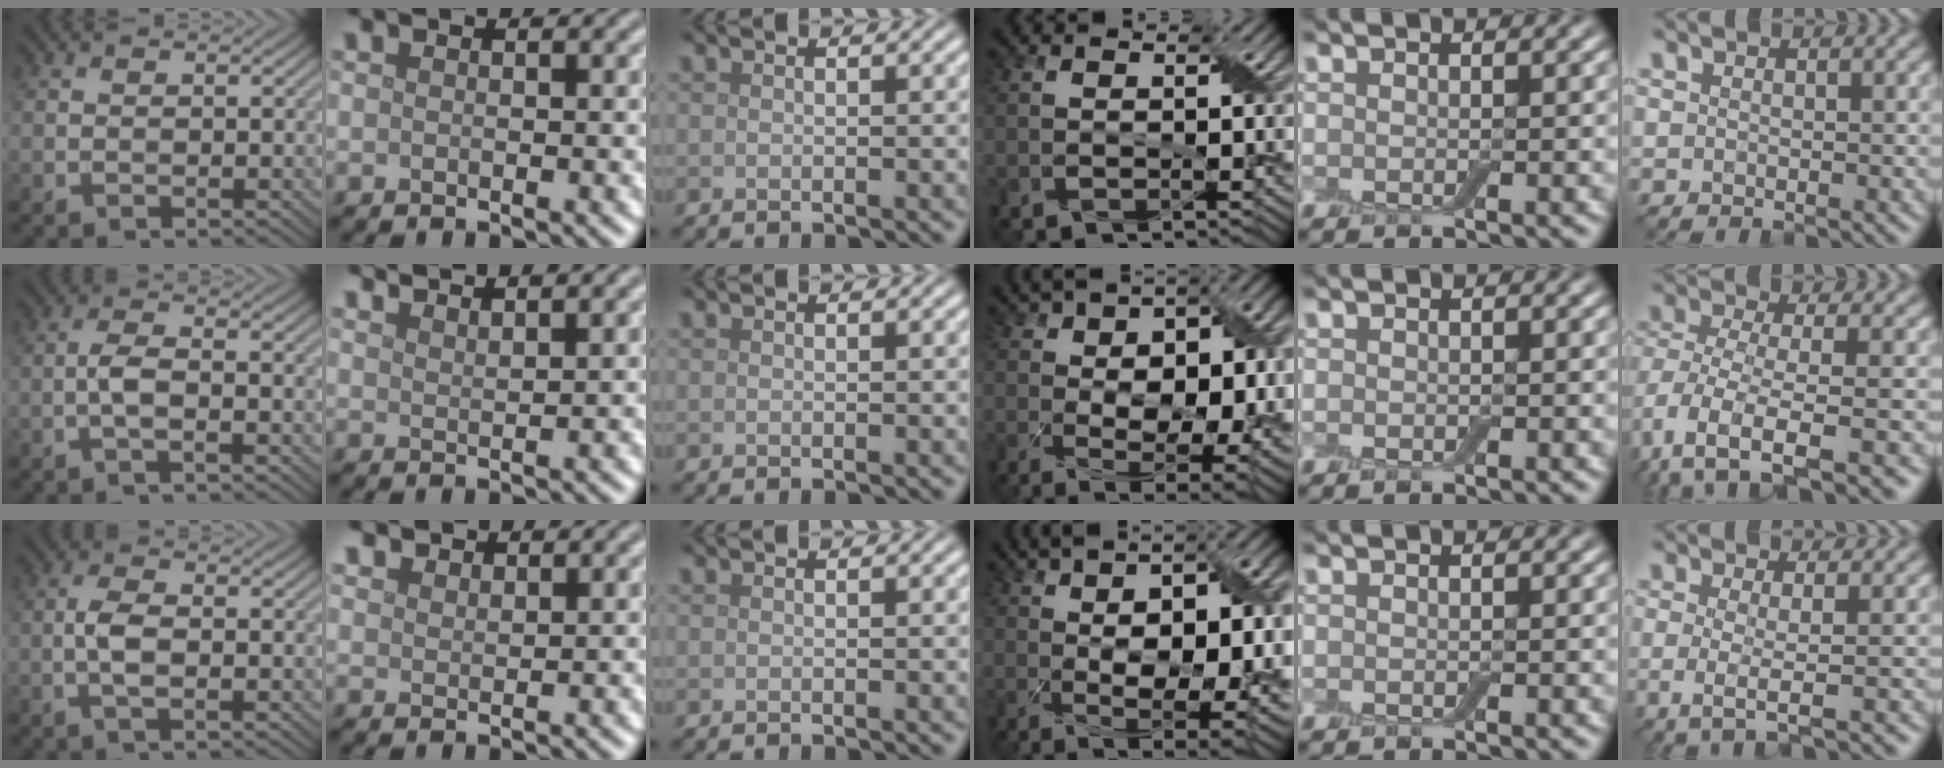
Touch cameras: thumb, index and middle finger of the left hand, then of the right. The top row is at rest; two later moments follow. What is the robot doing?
{"motion": "peel", "object": "bubble wrap"}